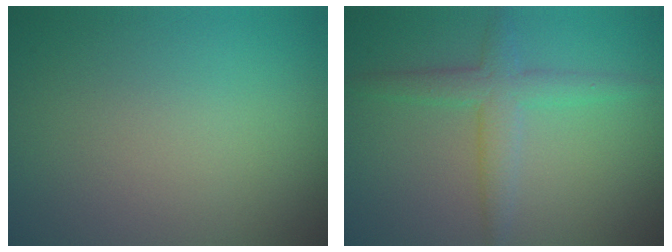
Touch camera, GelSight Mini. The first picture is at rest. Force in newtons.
{"total": 3.0, "press": 3.0, "slide": 0.1}